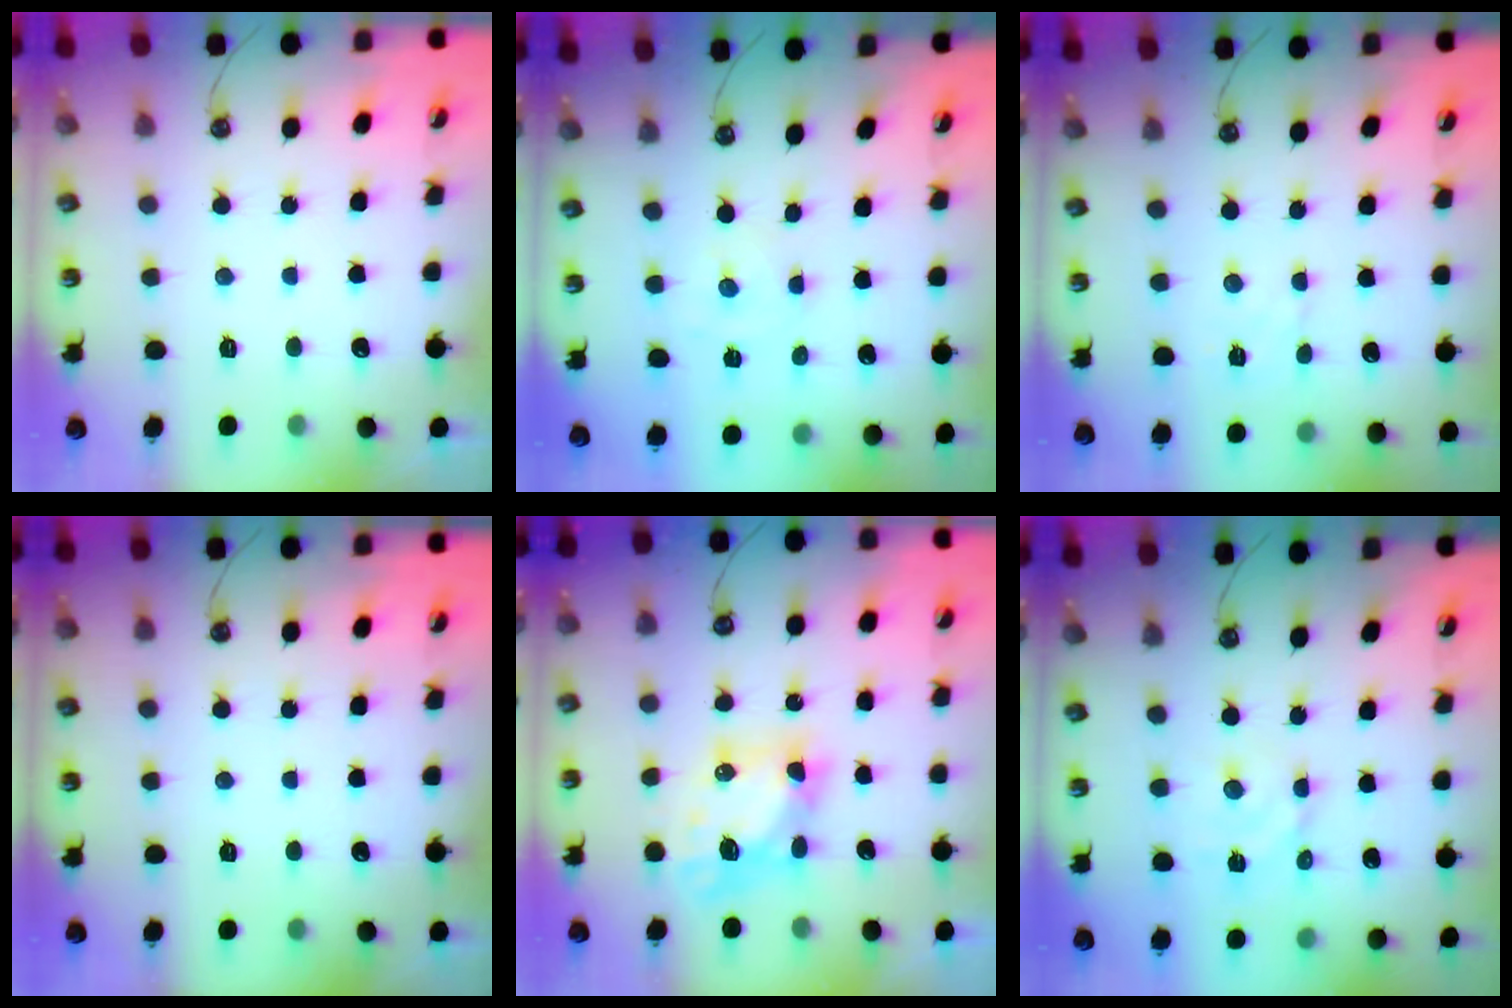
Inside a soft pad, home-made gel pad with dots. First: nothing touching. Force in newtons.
{"total": 0.0}
{"total": 2.6, "press": 2.6, "slide": 0.4}
{"total": 0.0}
{"total": 6.6, "press": 6.6, "slide": 0.4}
{"total": 4.8, "press": 4.7, "slide": 0.8}